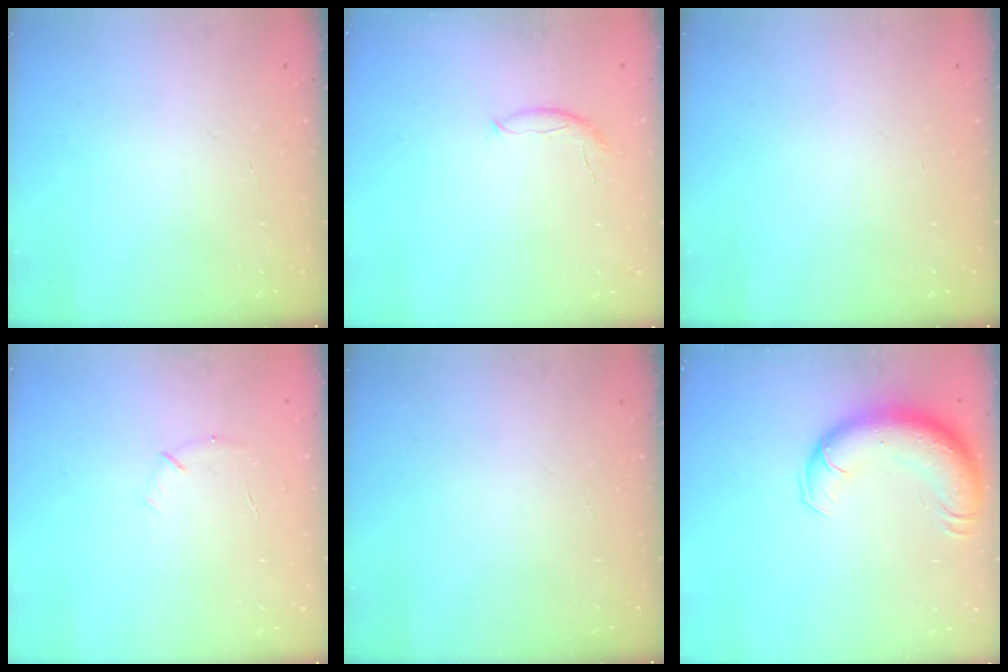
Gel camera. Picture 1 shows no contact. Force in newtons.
{"total": 7.5, "press": 7.5, "slide": 0.9}
{"total": 0.0}
{"total": 4.6, "press": 4.4, "slide": 1.2}
{"total": 0.0}
{"total": 14.3, "press": 13.9, "slide": 3.3}